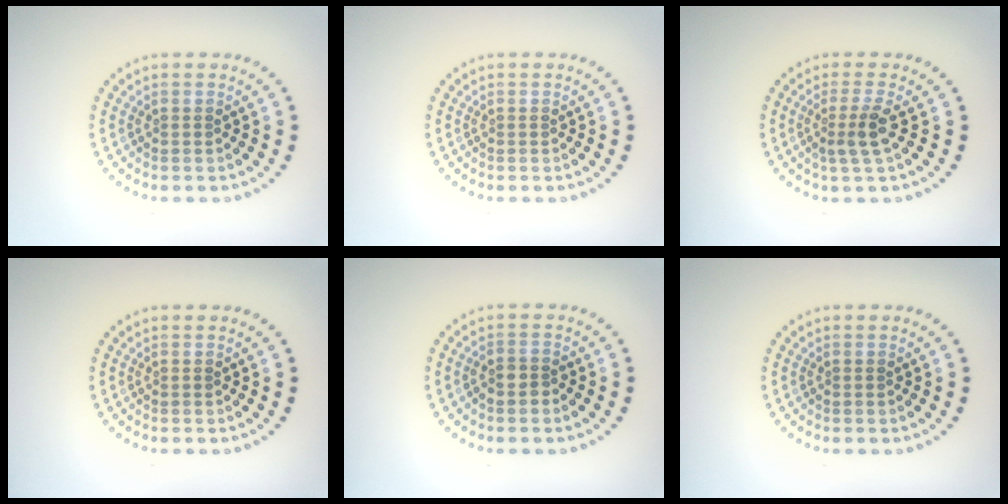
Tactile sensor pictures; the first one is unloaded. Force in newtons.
{"total": 0.0}
{"total": 2.4, "press": 1.8, "slide": 1.6}
{"total": 0.0}
{"total": 1.5, "press": 1.3, "slide": 0.7}
{"total": 0.0}